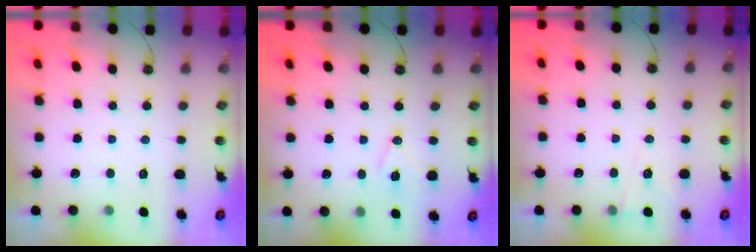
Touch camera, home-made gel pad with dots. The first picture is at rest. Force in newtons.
{"total": 8.1, "press": 7.3, "slide": 3.5}
{"total": 5.6, "press": 3.6, "slide": 4.3}